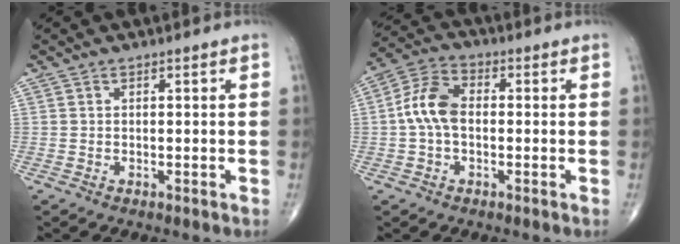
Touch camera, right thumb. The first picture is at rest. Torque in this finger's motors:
{"motor_torque": [0.42, 1.13, 0.60, -0.17, 0.08]}